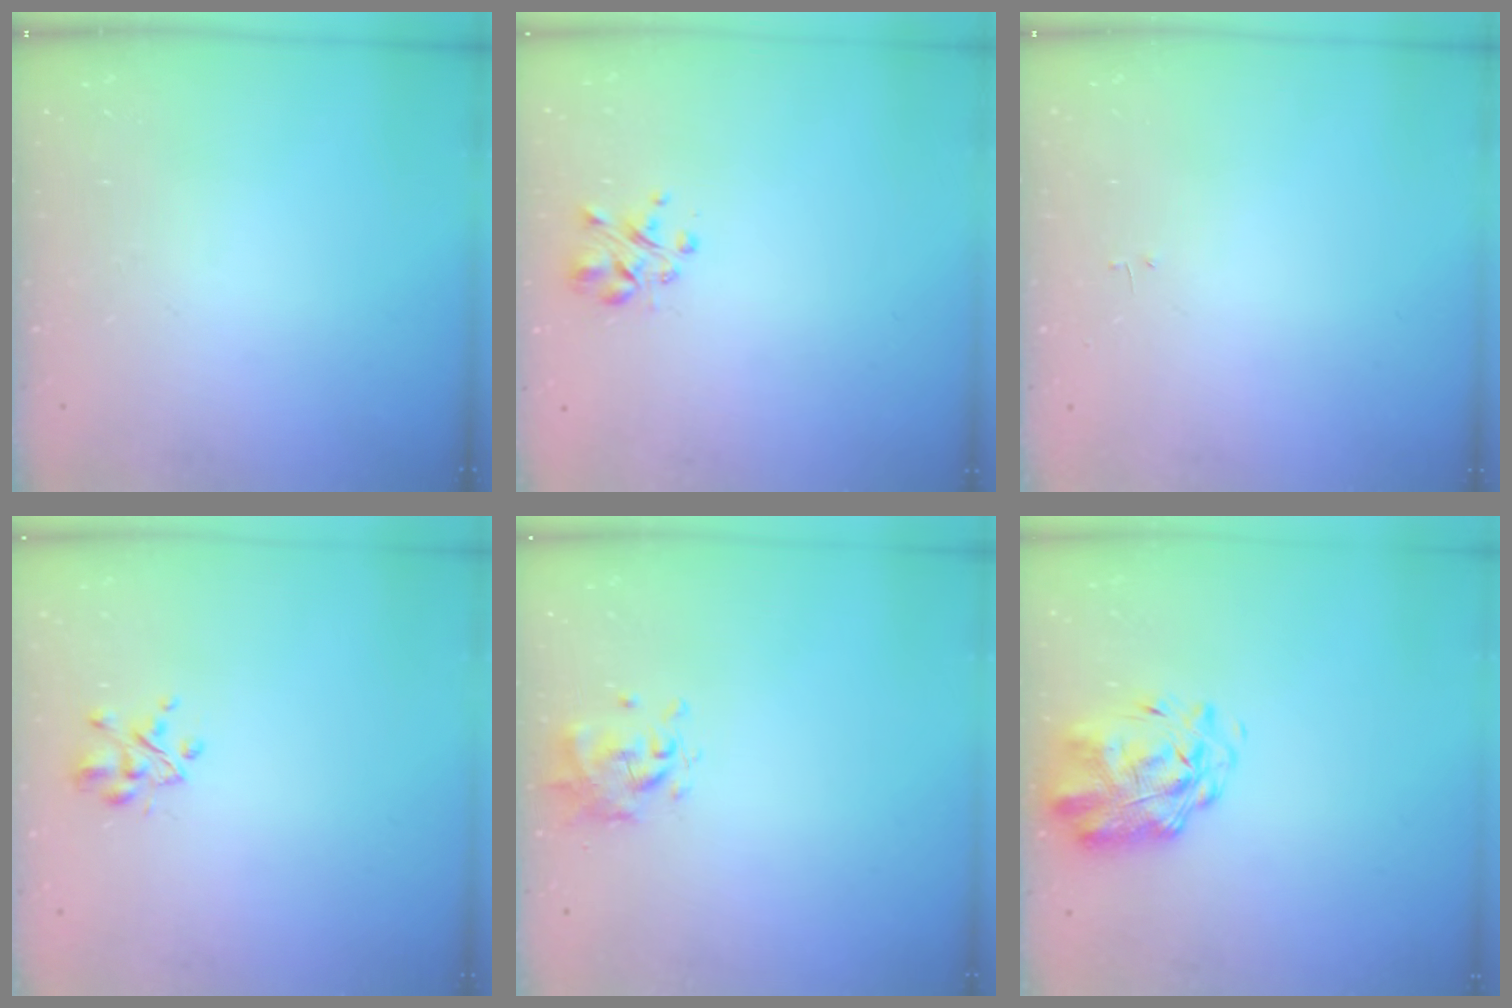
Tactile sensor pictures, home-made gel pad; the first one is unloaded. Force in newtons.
{"total": 2.2, "press": 2.2, "slide": 0.3}
{"total": 0.0}
{"total": 3.2, "press": 3.1, "slide": 0.6}
{"total": 0.9, "press": 0.9, "slide": 0.2}
{"total": 2.6, "press": 2.1, "slide": 1.6}